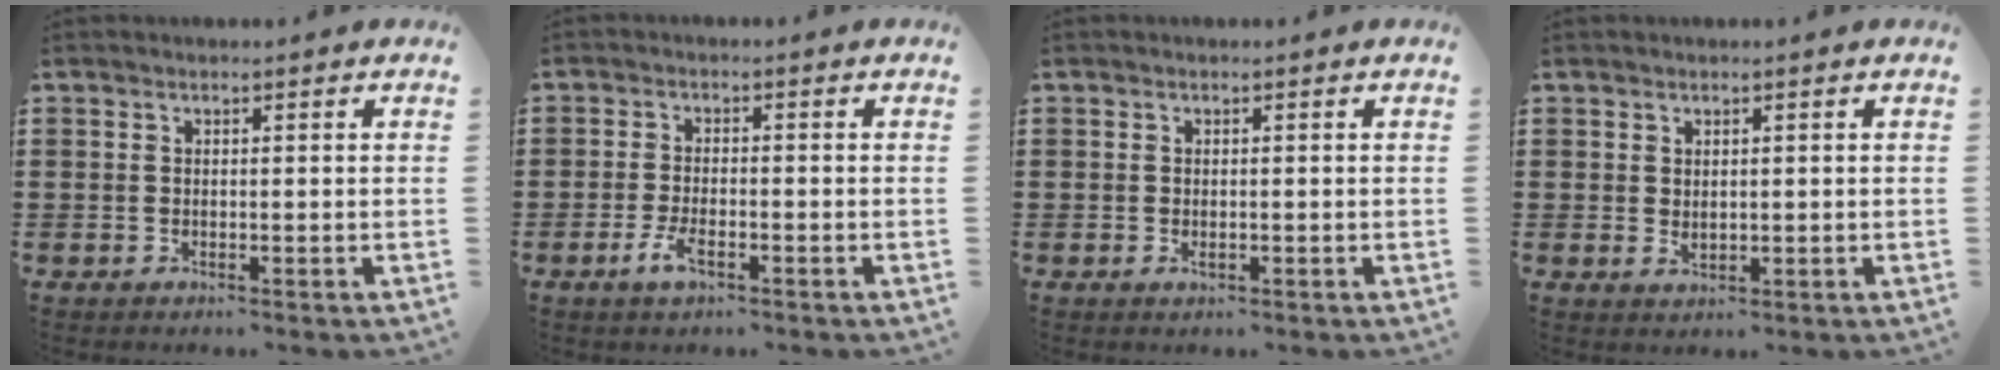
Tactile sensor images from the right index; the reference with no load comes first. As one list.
[{"total": 3.5, "force": [-1.7, 1.2, 2.7], "torque": [-0.067, -0.008, -0.036]}, {"total": 0.7, "force": [-0.2, 0.4, 0.5], "torque": [-0.010, -0.002, -0.003]}, {"total": 1.3, "force": [0.8, 0.8, 0.7], "torque": [-0.014, 0.003, 0.015]}]